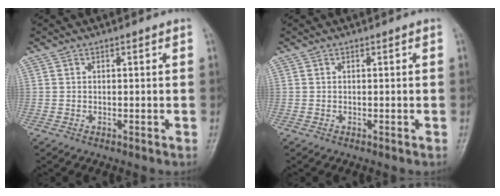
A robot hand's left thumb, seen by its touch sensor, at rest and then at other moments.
{"total": 0.0}